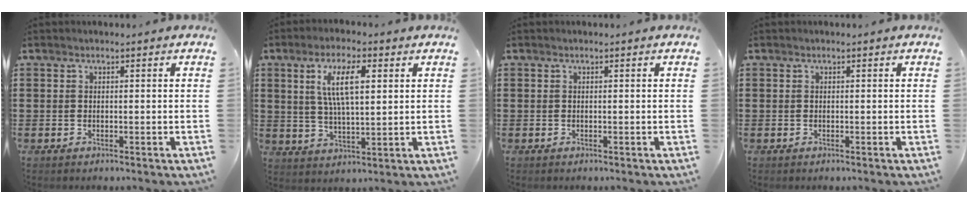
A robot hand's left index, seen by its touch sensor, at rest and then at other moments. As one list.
[{"total": 8.2, "force": [2.9, 2.8, 7.2], "torque": [-0.149, 0.013, 0.048]}, {"total": 0.0}, {"total": 0.0}]